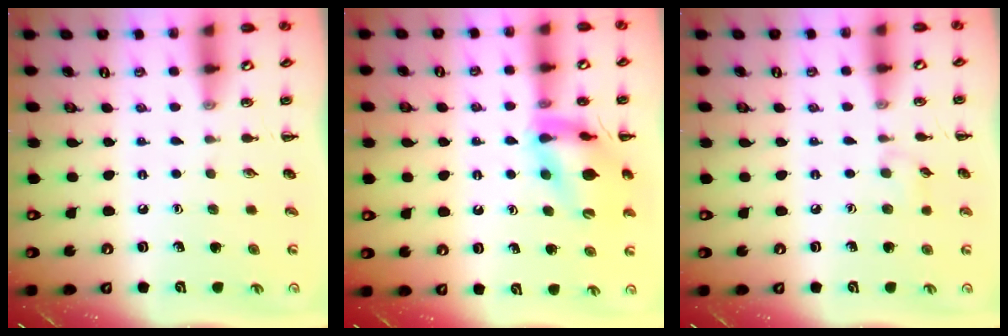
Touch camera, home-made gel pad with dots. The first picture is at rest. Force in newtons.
{"total": 14.4, "press": 14.2, "slide": 2.0}
{"total": 4.4, "press": 4.0, "slide": 1.8}